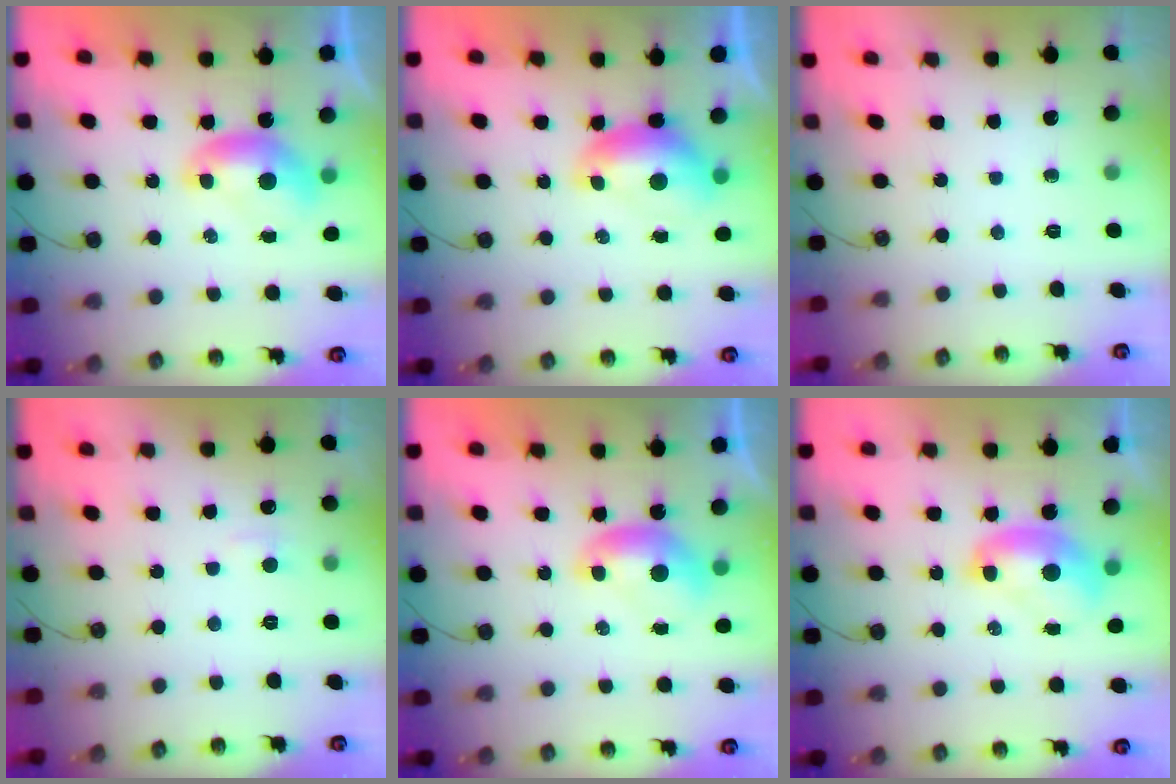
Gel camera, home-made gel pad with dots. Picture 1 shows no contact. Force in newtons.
{"total": 0.0}
{"total": 0.0}
{"total": 1.9, "press": 1.8, "slide": 0.6}
{"total": 0.0}
{"total": 2.0, "press": 2.0, "slide": 0.0}